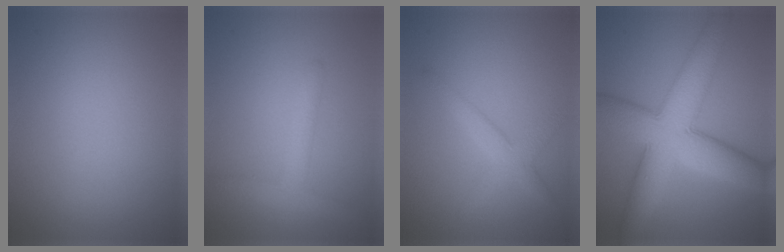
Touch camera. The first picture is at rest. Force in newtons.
{"total": 2.7, "press": 2.7, "slide": 0.2}
{"total": 2.6, "press": 2.6, "slide": 0.1}
{"total": 10.1, "press": 10.1, "slide": 0.1}